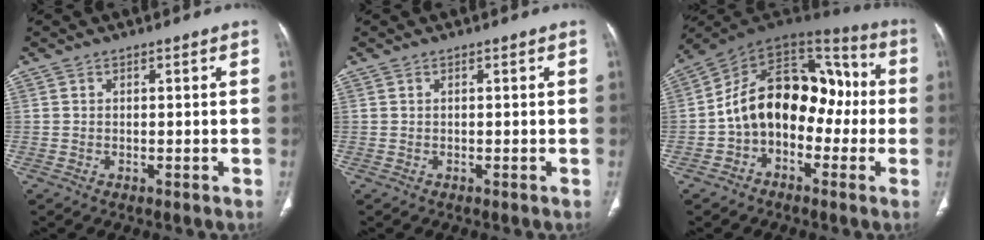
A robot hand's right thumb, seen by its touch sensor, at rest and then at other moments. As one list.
[{"total": 0.0}, {"total": 18.2, "force": [-2.4, 12.5, 13.1], "torque": [-0.166, 0.070, -0.050]}]